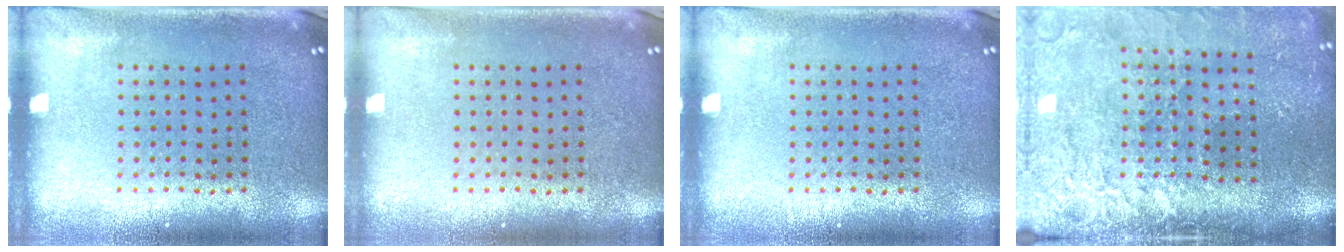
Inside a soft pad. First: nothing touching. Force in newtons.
{"total": 0.0}
{"total": 0.0}
{"total": 4.6, "press": 3.8, "slide": 2.7}